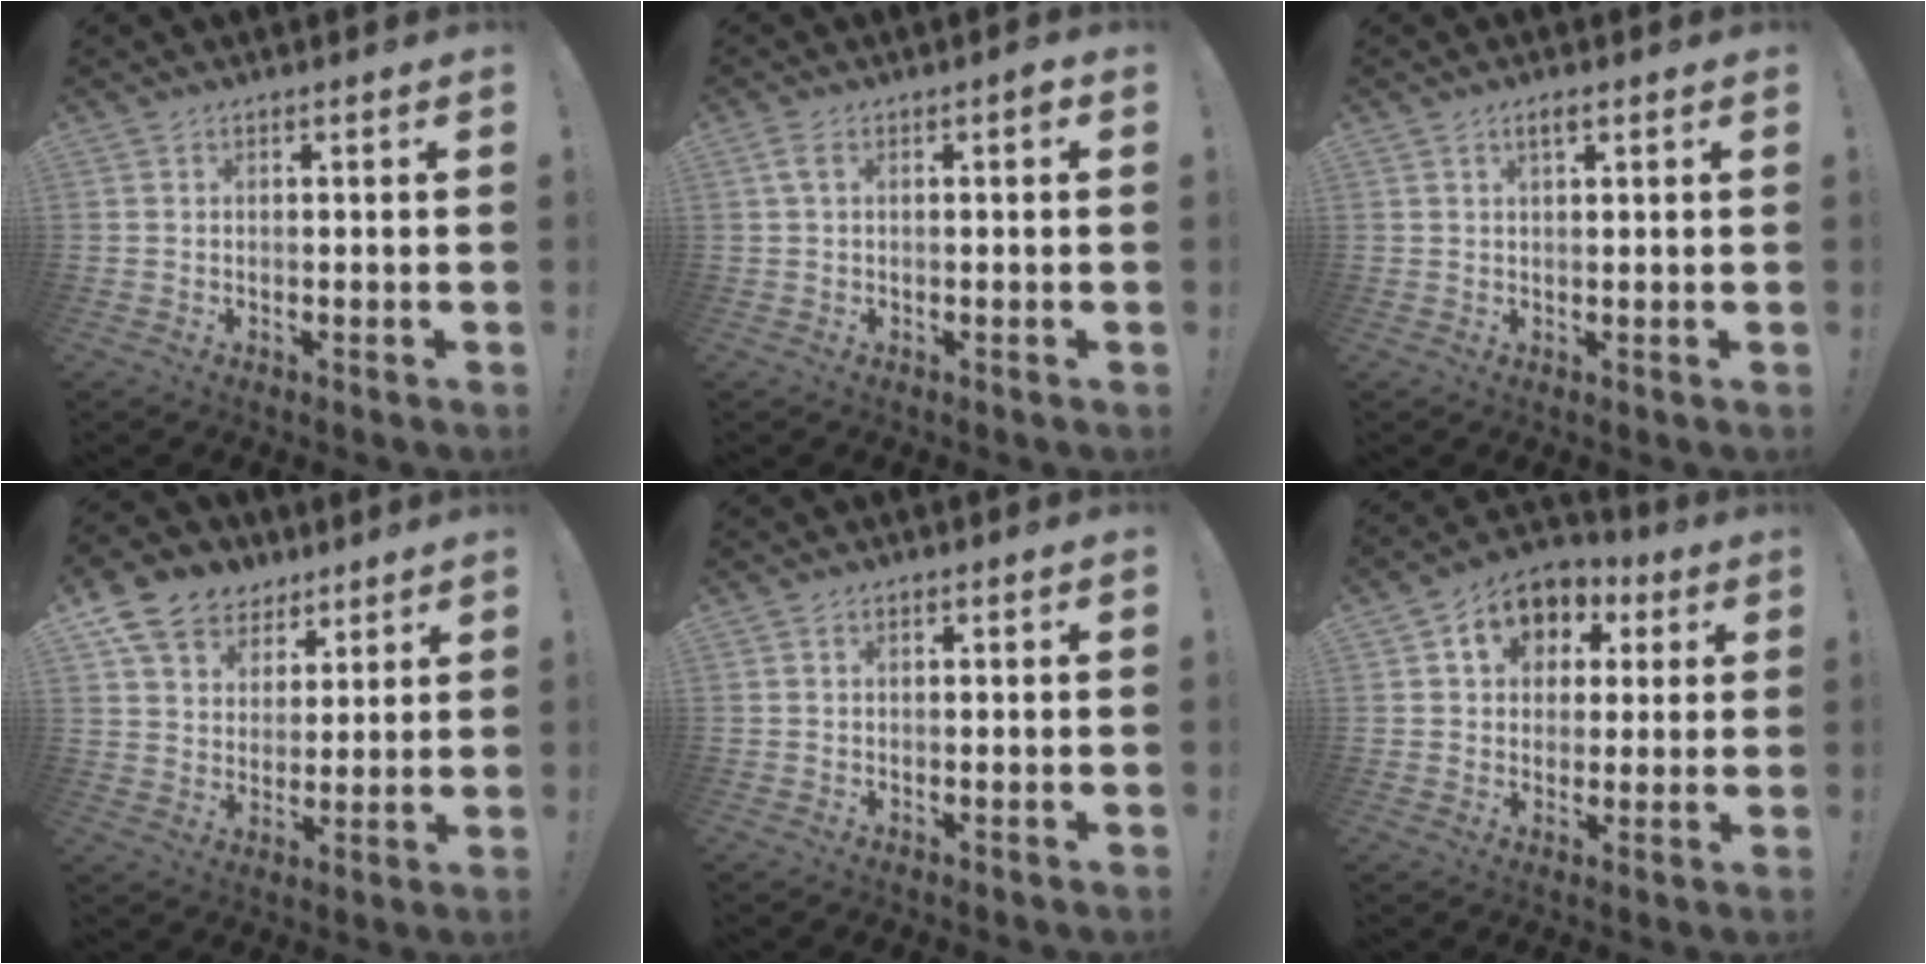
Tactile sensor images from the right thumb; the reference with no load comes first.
{"total": 2.9, "force": [0.5, 1.1, 2.6], "torque": [-0.045, 0.005, 0.008]}
{"total": 2.3, "force": [1.4, 0.5, 1.8], "torque": [-0.032, 0.000, 0.022]}
{"total": 11.5, "force": [7.2, 8.4, 2.9], "torque": [-0.046, -0.049, 0.146]}
{"total": 0.5, "force": [0.4, 0.2, 0.3], "torque": [-0.008, 0.002, 0.008]}
{"total": 10.6, "force": [3.7, 8.6, 5.0], "torque": [-0.069, -0.010, 0.072]}